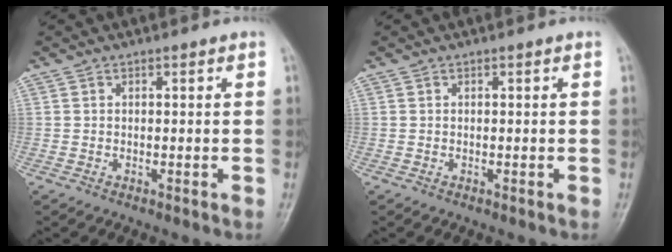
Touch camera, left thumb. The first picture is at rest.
{"total": 0.0}